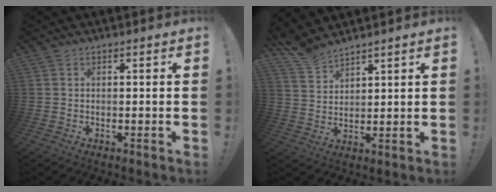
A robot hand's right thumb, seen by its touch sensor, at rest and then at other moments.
{"total": 7.1, "force": [6.5, 2.1, 1.8], "torque": [-0.042, -0.040, 0.126]}